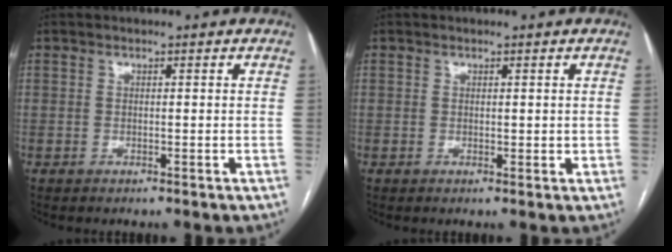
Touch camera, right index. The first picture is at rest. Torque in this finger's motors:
{"motor_torque": [-0.02, 0.27, 0.05, 0.05]}